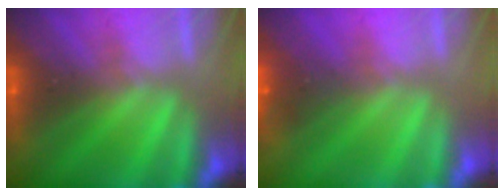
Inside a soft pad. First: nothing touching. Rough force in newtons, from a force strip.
{"total": 4.4}